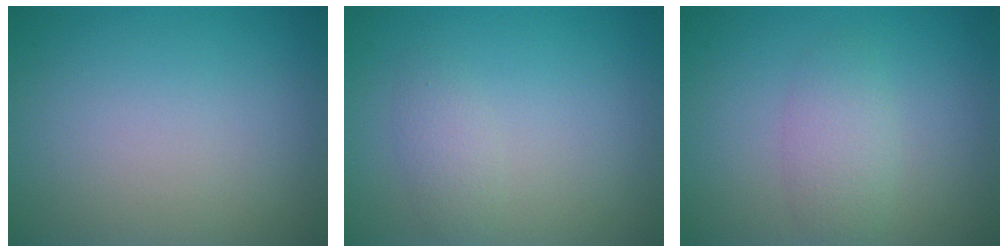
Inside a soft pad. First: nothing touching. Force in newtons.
{"total": 1.5, "press": 1.5, "slide": 0.2}
{"total": 2.4, "press": 2.4, "slide": 0.1}